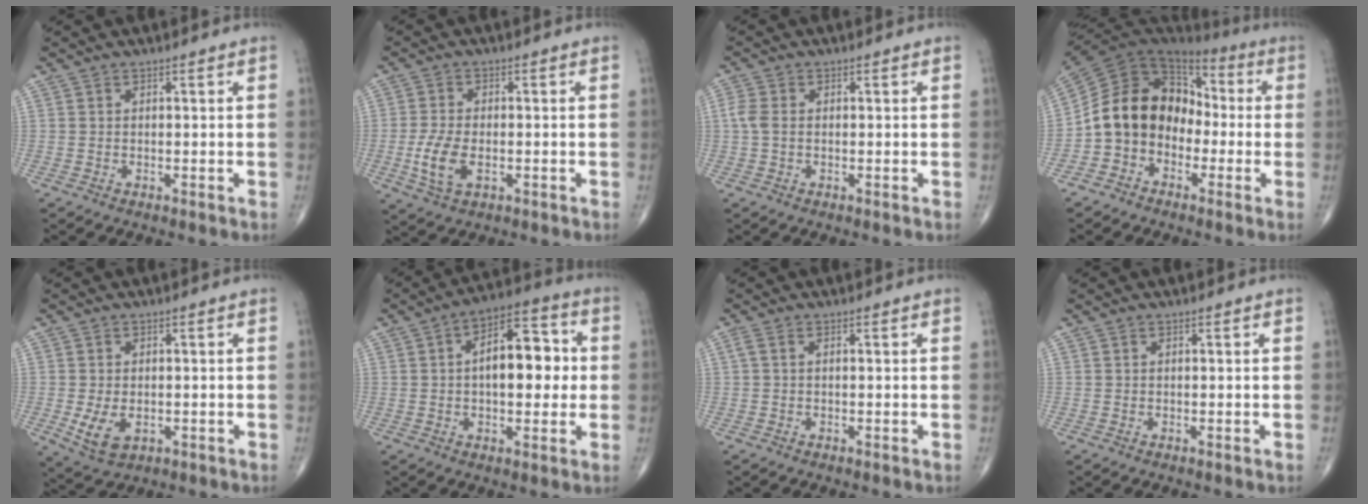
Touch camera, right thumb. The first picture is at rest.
{"total": 6.8, "force": [-1.7, 3.6, 5.6], "torque": [-0.122, -0.003, -0.029]}
{"total": 2.8, "force": [0.0, 1.9, 2.1], "torque": [-0.054, 0.004, -0.005]}
{"total": 14.8, "force": [-2.9, 11.6, 8.8], "torque": [-0.133, 0.062, -0.063]}
{"total": 5.8, "force": [-1.2, 3.6, 4.3], "torque": [-0.079, -0.007, -0.012]}
{"total": 13.5, "force": [1.0, 7.1, 11.4], "torque": [-0.138, 0.026, 0.009]}
{"total": 1.2, "force": [0.1, 0.5, 1.1], "torque": [-0.025, 0.009, 0.002]}
{"total": 0.0}